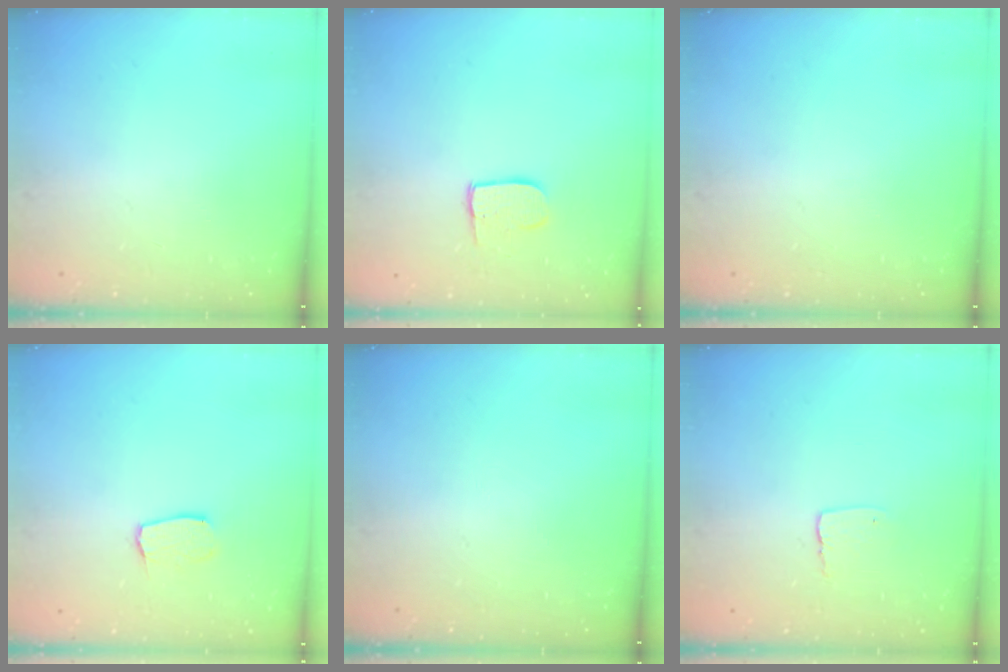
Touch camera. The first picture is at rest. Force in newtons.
{"total": 7.0, "press": 7.0, "slide": 0.3}
{"total": 0.0}
{"total": 6.1, "press": 6.1, "slide": 0.2}
{"total": 0.0}
{"total": 3.6, "press": 3.6, "slide": 0.3}